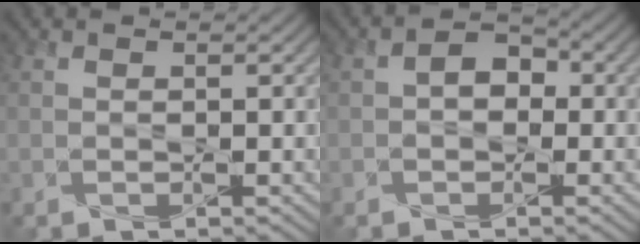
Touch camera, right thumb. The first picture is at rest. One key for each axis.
{"total": 2.7, "fx": -0.4, "fy": 2.1, "fz": 1.6, "tx": -0.026, "ty": 0.001, "tz": -0.013}